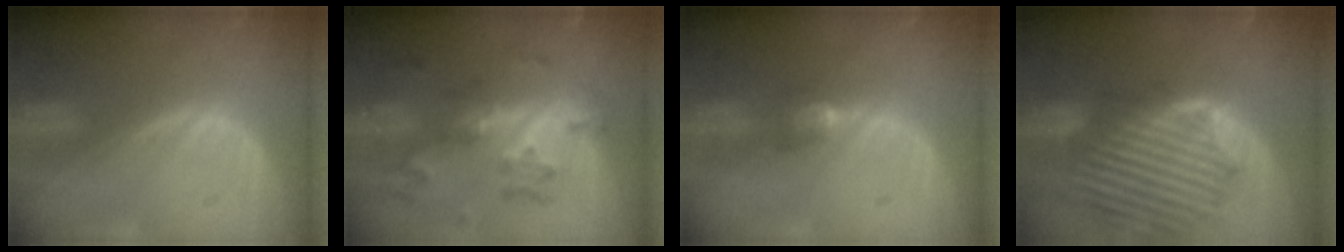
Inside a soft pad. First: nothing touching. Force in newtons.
{"total": 8.6, "press": 7.5, "slide": 4.1}
{"total": 2.8, "press": 2.6, "slide": 1.0}
{"total": 12.0, "press": 11.3, "slide": 4.1}